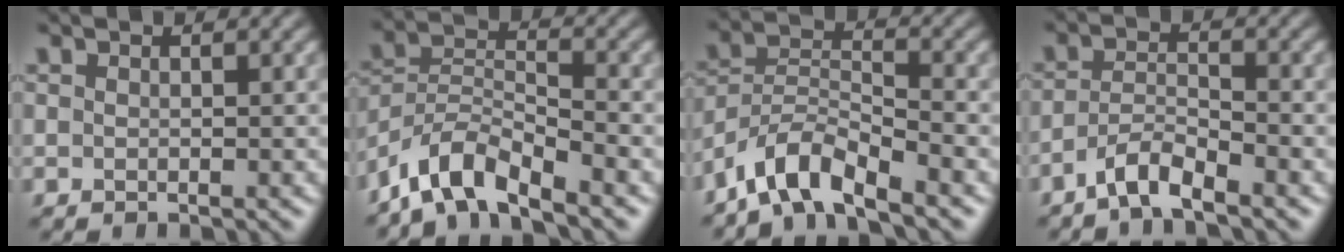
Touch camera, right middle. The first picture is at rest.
{"total": 6.2, "force": [-5.0, 1.8, 3.2], "torque": [-0.053, 0.001, -0.102]}
{"total": 5.6, "force": [-4.5, 1.5, 2.9], "torque": [-0.049, 0.002, -0.094]}
{"total": 3.3, "force": [-2.6, 0.6, 1.9], "torque": [-0.035, 0.007, -0.057]}